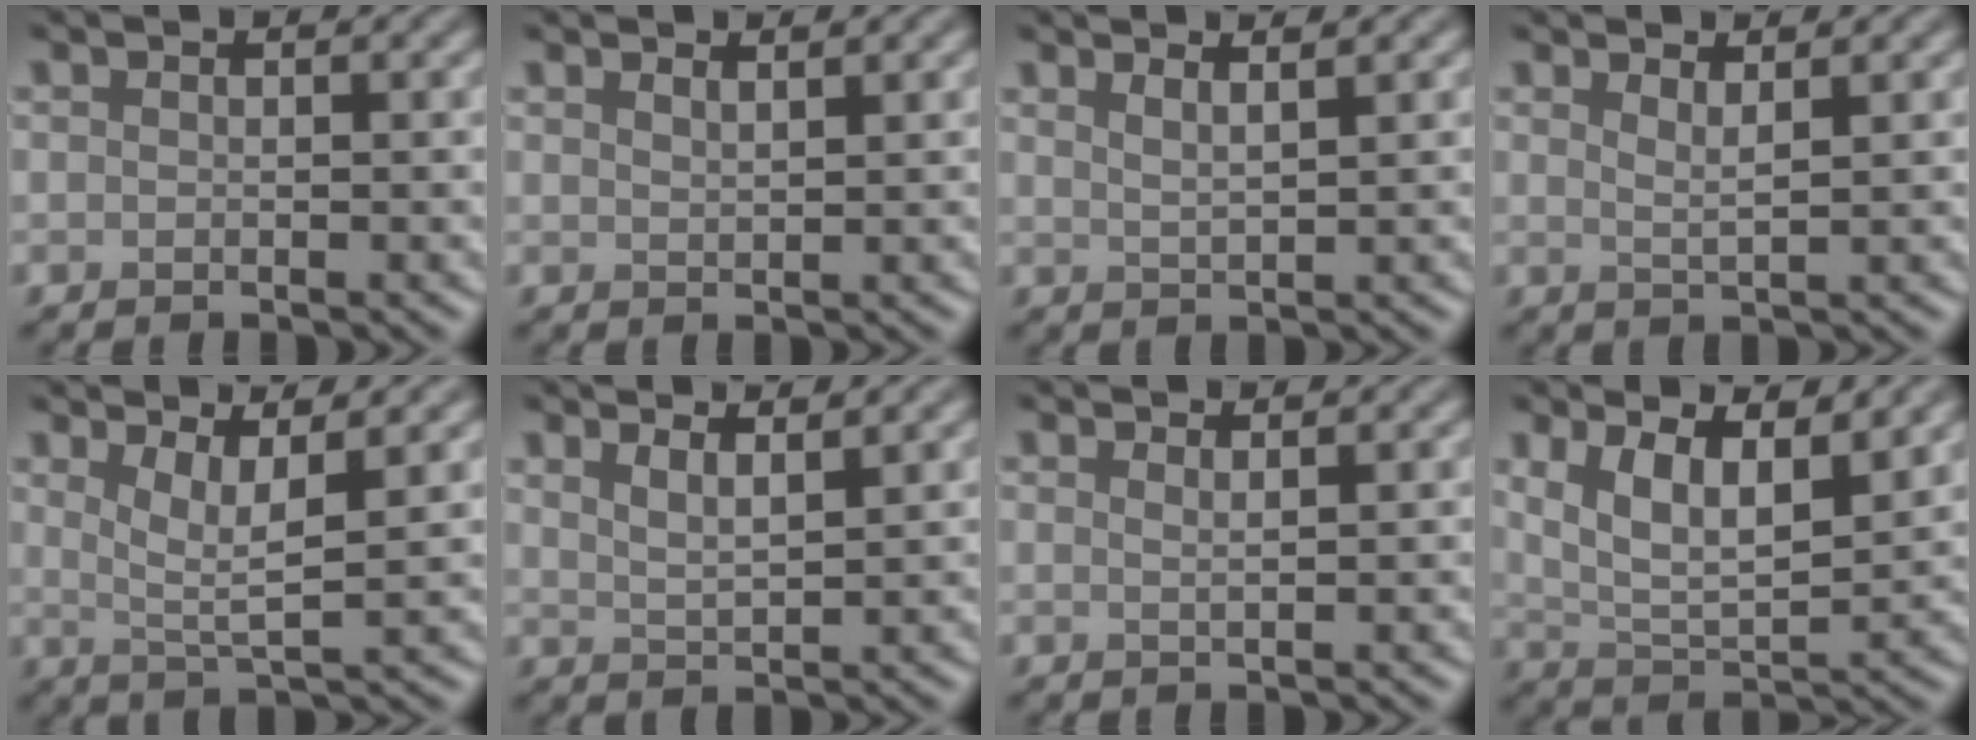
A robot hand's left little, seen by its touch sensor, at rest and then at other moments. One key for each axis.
{"total": 1.3, "fx": 1.2, "fy": 0.3, "fz": 0.5, "tx": -0.001, "ty": 0.001, "tz": 0.016}
{"total": 2.4, "fx": 1.8, "fy": 0.7, "fz": 1.5, "tx": -0.012, "ty": 0.011, "tz": 0.015}
{"total": 1.8, "fx": 1.3, "fy": 0.5, "fz": 1.2, "tx": -0.013, "ty": -0.001, "tz": 0.018}
{"total": 3.5, "fx": 1.6, "fy": 0.7, "fz": 3.1, "tx": -0.056, "ty": -0.008, "tz": 0.033}
{"total": 2.9, "fx": 2.3, "fy": 0.8, "fz": 1.6, "tx": -0.019, "ty": 0.009, "tz": 0.032}
{"total": 1.1, "fx": 0.7, "fy": 0.4, "fz": 0.7, "tx": -0.002, "ty": -0.002, "tz": 0.006}
{"total": 6.4, "fx": 3.1, "fy": 2.6, "fz": 5.0, "tx": -0.094, "ty": -0.002, "tz": 0.051}